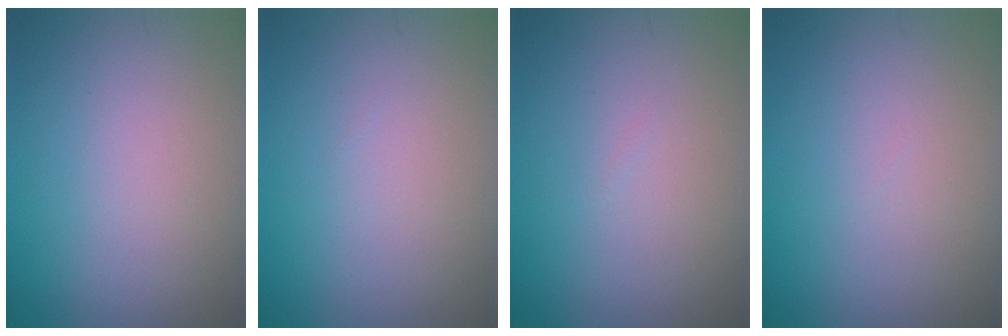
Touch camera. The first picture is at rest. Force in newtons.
{"total": 0.0}
{"total": 0.0}
{"total": 0.0}